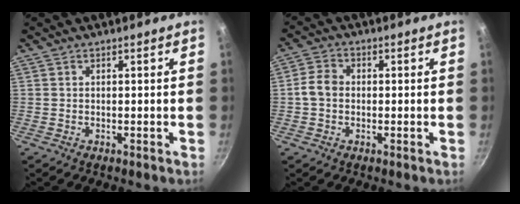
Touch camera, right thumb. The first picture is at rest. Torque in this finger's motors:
{"motor_torque": [0.31, 1.44, 0.51, -0.42, -0.01]}